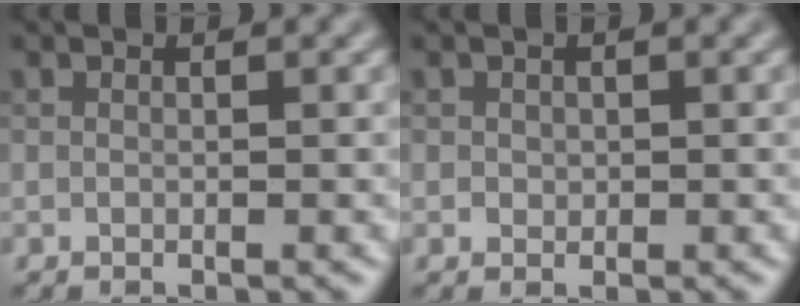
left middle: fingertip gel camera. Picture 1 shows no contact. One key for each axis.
{"total": 0.6, "fx": 0.1, "fy": 0.6, "fz": 0.1, "tx": 0.000, "ty": -0.004, "tz": 0.002}